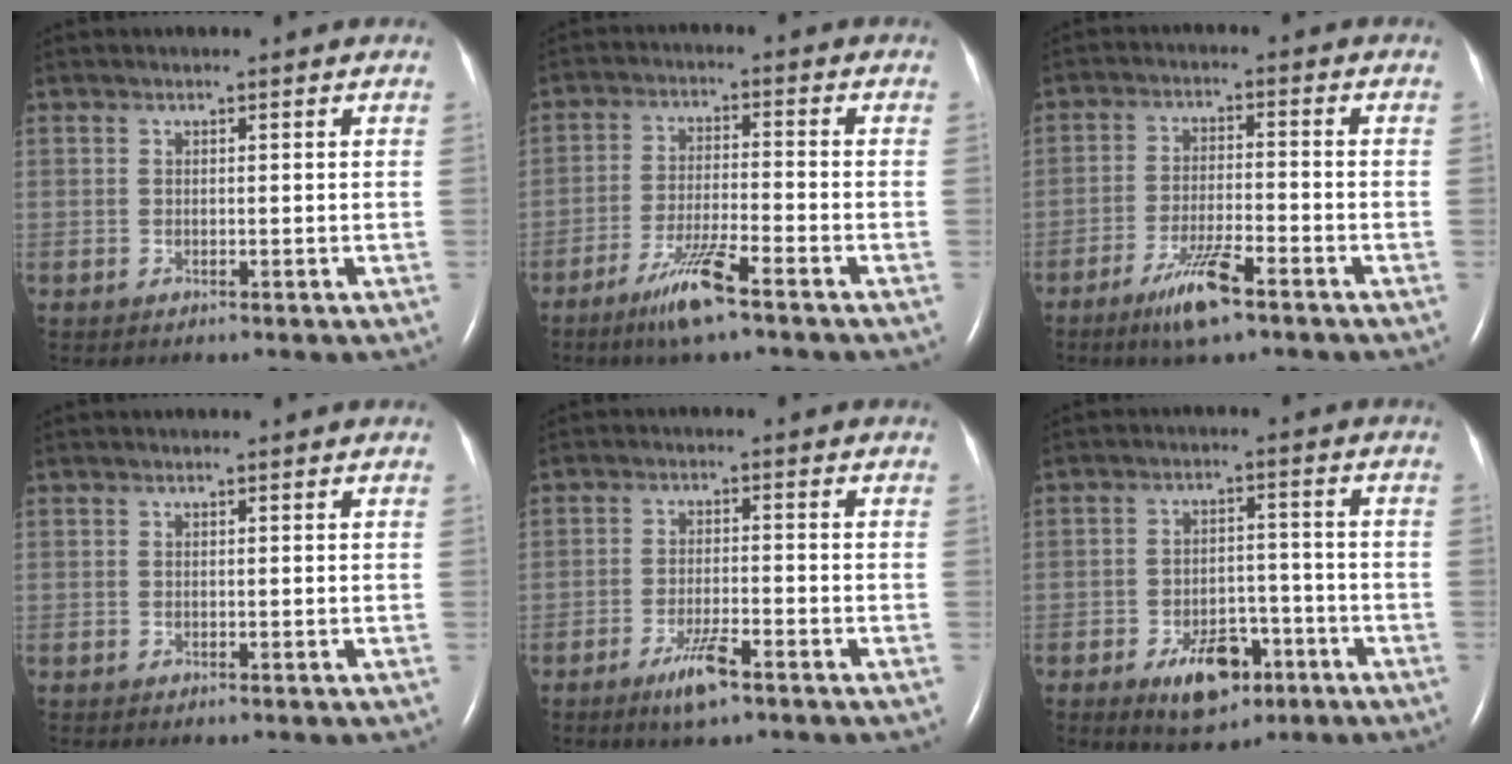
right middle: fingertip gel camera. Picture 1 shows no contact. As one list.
[{"total": 7.7, "force": [-5.2, 0.1, 5.7], "torque": [-0.117, -0.017, -0.097]}, {"total": 7.4, "force": [-4.8, 0.8, 5.5], "torque": [-0.112, -0.012, -0.086]}, {"total": 0.0}, {"total": 5.1, "force": [-3.3, 0.7, 3.8], "torque": [-0.078, -0.006, -0.059]}, {"total": 8.5, "force": [-4.7, 4.5, 5.5], "torque": [-0.086, 0.004, -0.068]}]